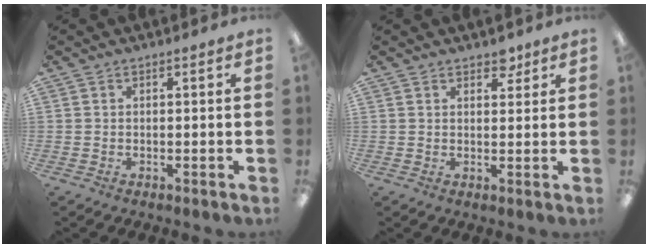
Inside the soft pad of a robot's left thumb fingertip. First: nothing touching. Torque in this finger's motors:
{"motor_torque": [-0.06, 0.03, -0.46, 0.21, 0.02]}